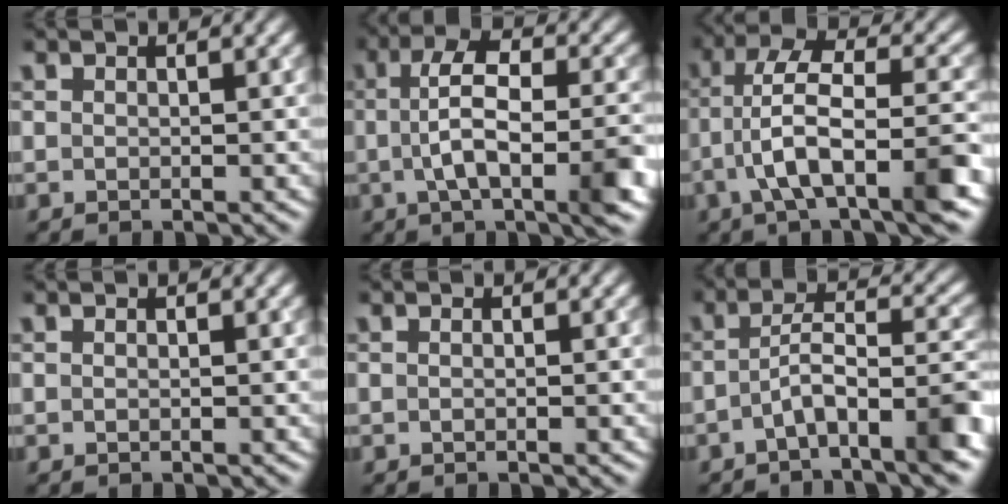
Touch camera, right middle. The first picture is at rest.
{"total": 7.9, "force": [-0.9, 2.7, 7.4], "torque": [-0.121, 0.009, -0.019]}
{"total": 8.9, "force": [-3.2, 2.9, 7.7], "torque": [-0.135, 0.019, -0.060]}
{"total": 0.0}
{"total": 0.8, "force": [-0.1, 0.3, 0.7], "torque": [-0.003, -0.006, -0.004]}
{"total": 5.9, "force": [-2.6, 1.7, 5.0], "torque": [-0.082, 0.015, -0.050]}